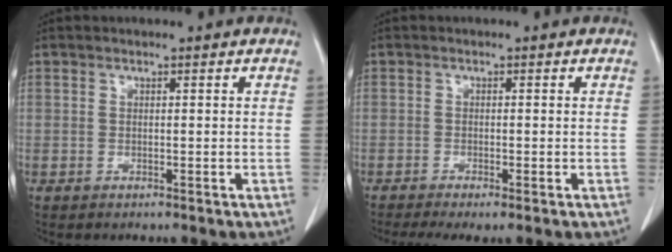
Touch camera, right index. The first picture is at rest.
{"total": 5.2, "force": [-3.9, 0.7, 3.4], "torque": [-0.054, -0.014, -0.062]}